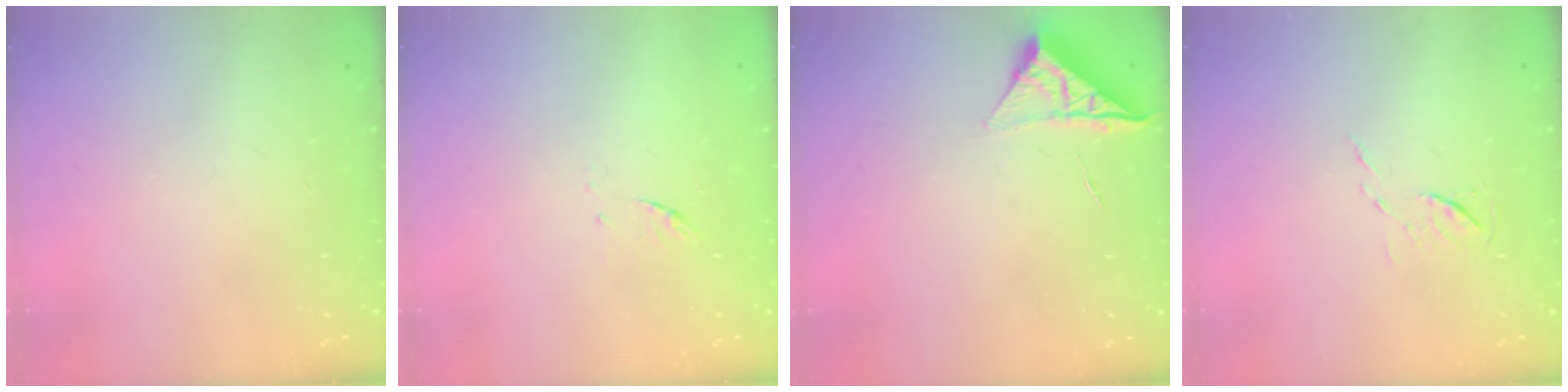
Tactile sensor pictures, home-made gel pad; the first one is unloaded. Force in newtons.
{"total": 4.8, "press": 4.6, "slide": 1.3}
{"total": 6.5, "press": 6.5, "slide": 0.3}
{"total": 4.9, "press": 4.9, "slide": 0.5}